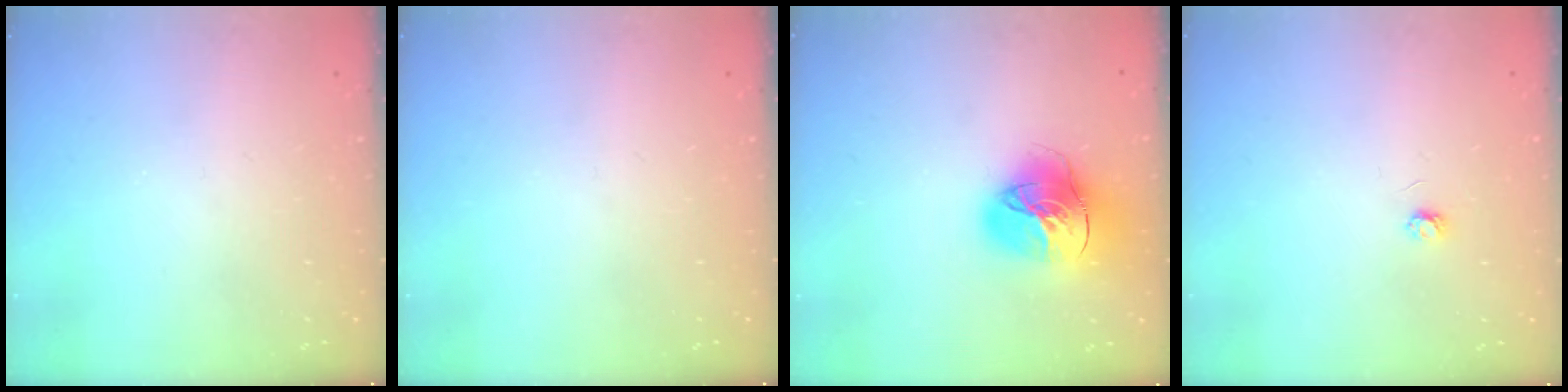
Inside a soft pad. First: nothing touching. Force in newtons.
{"total": 0.0}
{"total": 20.1, "press": 20.0, "slide": 2.1}
{"total": 2.9, "press": 2.9, "slide": 0.3}